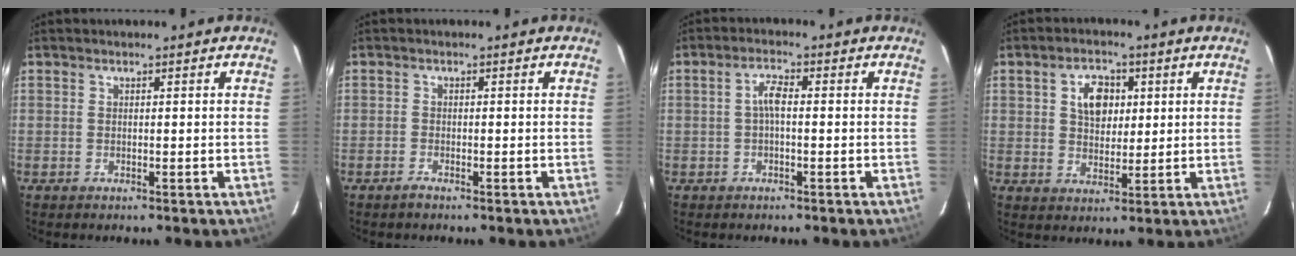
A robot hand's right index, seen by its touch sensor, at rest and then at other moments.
{"total": 1.2, "force": [-1.0, 0.3, 0.4], "torque": [-0.011, -0.002, -0.023]}
{"total": 2.7, "force": [-0.3, 0.9, 2.6], "torque": [-0.052, 0.010, -0.005]}
{"total": 6.7, "force": [1.9, 4.6, 4.4], "torque": [-0.070, 0.016, 0.037]}